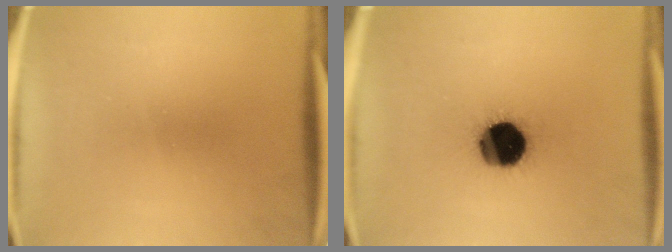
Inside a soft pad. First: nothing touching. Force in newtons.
{"total": 17.6}